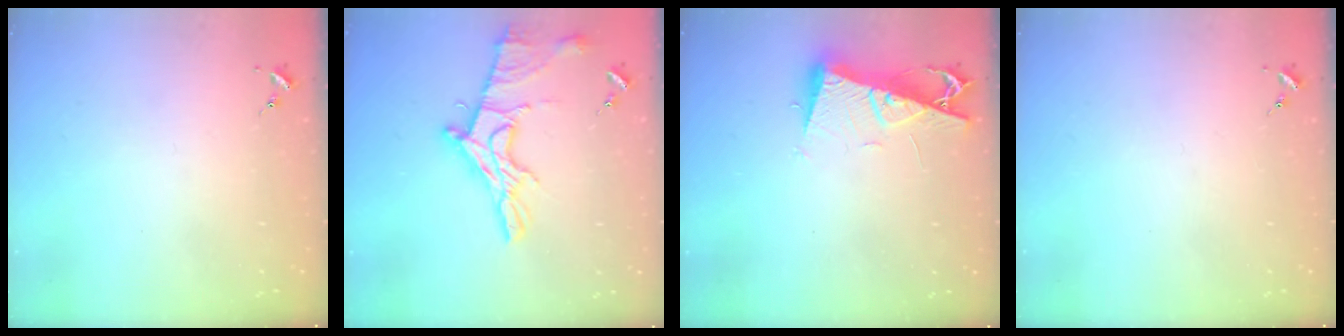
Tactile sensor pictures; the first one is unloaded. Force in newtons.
{"total": 15.5, "press": 15.5, "slide": 1.1}
{"total": 9.9, "press": 9.8, "slide": 1.1}
{"total": 0.0}